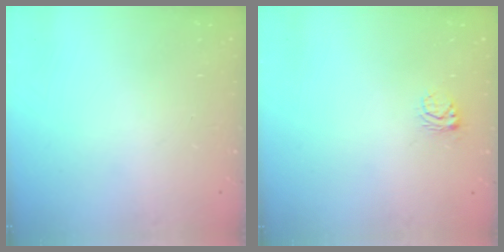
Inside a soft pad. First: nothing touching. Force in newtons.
{"total": 3.9, "press": 3.9, "slide": 0.5}